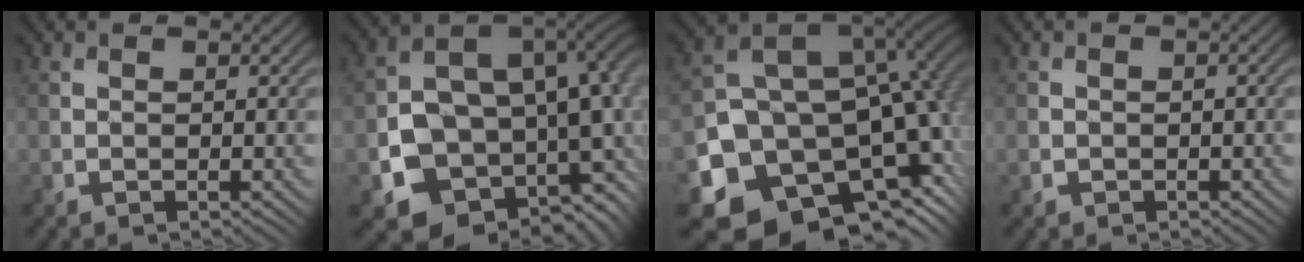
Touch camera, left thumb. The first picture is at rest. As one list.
[{"total": 18.2, "force": [-2.9, 13.3, 12.1], "torque": [-0.177, -0.050, -0.004]}, {"total": 20.0, "force": [-7.2, 14.7, 11.4], "torque": [-0.221, -0.047, -0.084]}, {"total": 1.1, "force": [-0.4, 1.0, 0.3], "torque": [-0.002, -0.002, -0.008]}]